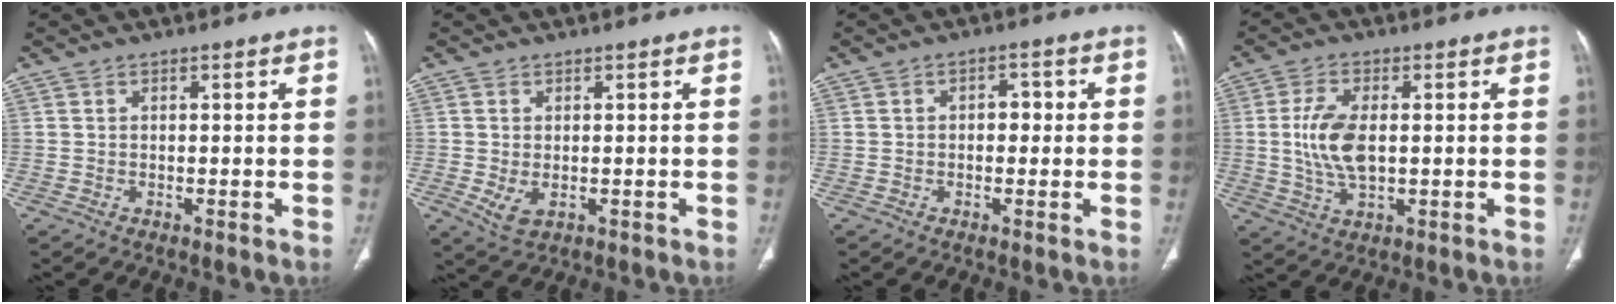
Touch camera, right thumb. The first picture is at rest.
{"total": 3.6, "force": [-0.6, 2.2, 2.8], "torque": [-0.057, -0.007, -0.001]}
{"total": 3.1, "force": [0.2, 2.1, 2.3], "torque": [-0.022, 0.012, -0.001]}
{"total": 9.2, "force": [0.5, 4.7, 7.9], "torque": [-0.167, -0.004, 0.013]}